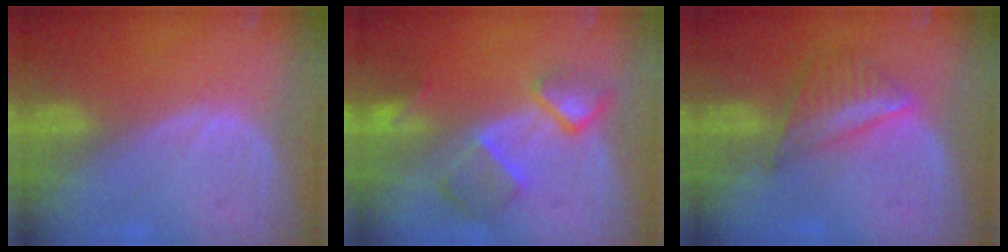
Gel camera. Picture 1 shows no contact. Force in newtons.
{"total": 7.6, "press": 6.7, "slide": 3.5}
{"total": 6.2, "press": 5.4, "slide": 2.9}